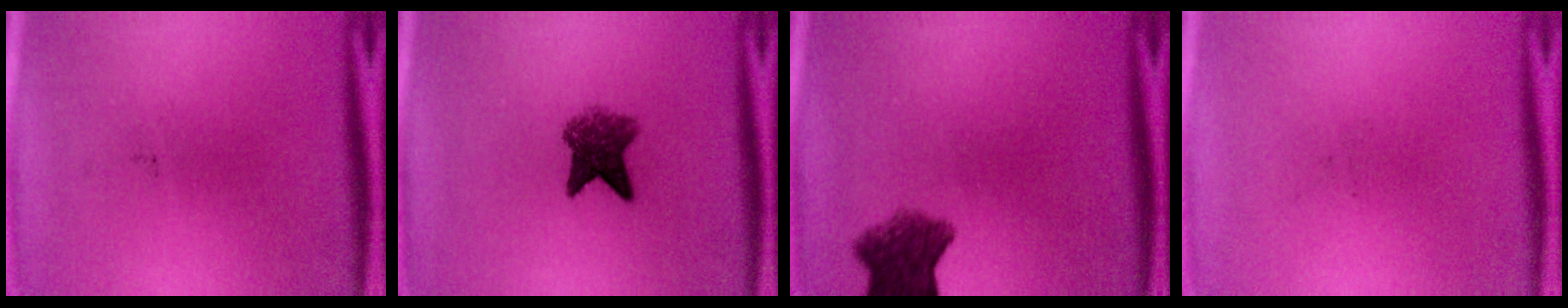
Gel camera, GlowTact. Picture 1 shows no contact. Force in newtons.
{"total": 5.7}
{"total": 6.7}
{"total": 0.0}